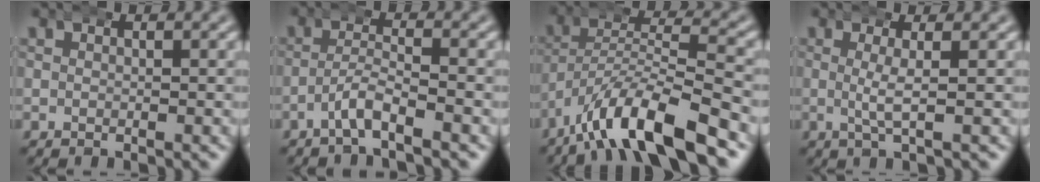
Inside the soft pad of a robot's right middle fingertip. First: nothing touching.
{"total": 2.6, "force": [-2.1, 0.2, 1.5], "torque": [-0.020, 0.008, -0.046]}
{"total": 7.6, "force": [-4.9, 2.5, 5.3], "torque": [-0.096, -0.011, -0.079]}
{"total": 2.6, "force": [0.5, 0.1, 2.6], "torque": [-0.045, 0.002, 0.009]}